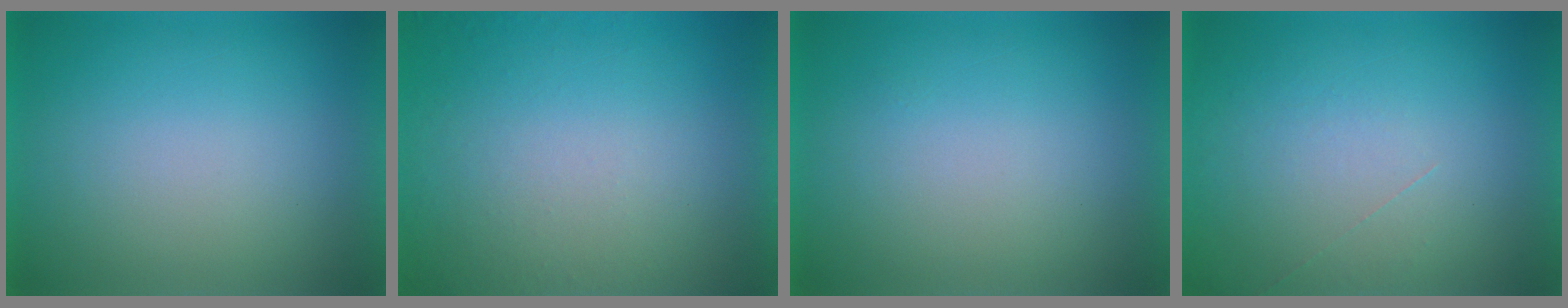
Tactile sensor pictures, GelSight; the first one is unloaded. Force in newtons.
{"total": 4.7}
{"total": 0.0}
{"total": 1.2}